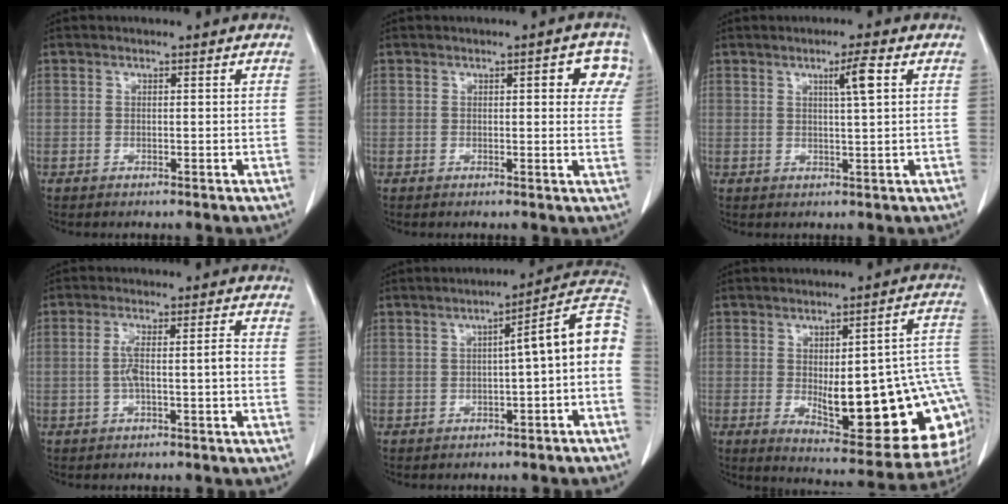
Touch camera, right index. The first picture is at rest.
{"total": 5.0, "force": [1.9, 1.7, 4.3], "torque": [-0.035, 0.008, 0.013]}
{"total": 3.6, "force": [1.3, -0.4, 3.3], "torque": [-0.057, -0.002, 0.022]}
{"total": 4.4, "force": [-0.8, 0.2, 4.4], "torque": [-0.086, 0.015, -0.011]}
{"total": 9.4, "force": [-1.2, 1.1, 9.2], "torque": [-0.114, 0.033, -0.022]}
{"total": 22.9, "force": [-2.2, 6.0, 22.0], "torque": [-0.215, 0.013, -0.005]}